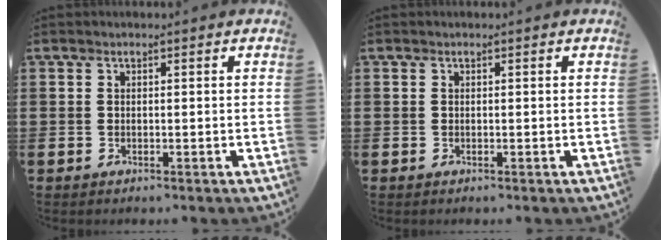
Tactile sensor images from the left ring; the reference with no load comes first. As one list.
[{"total": 0.0}]